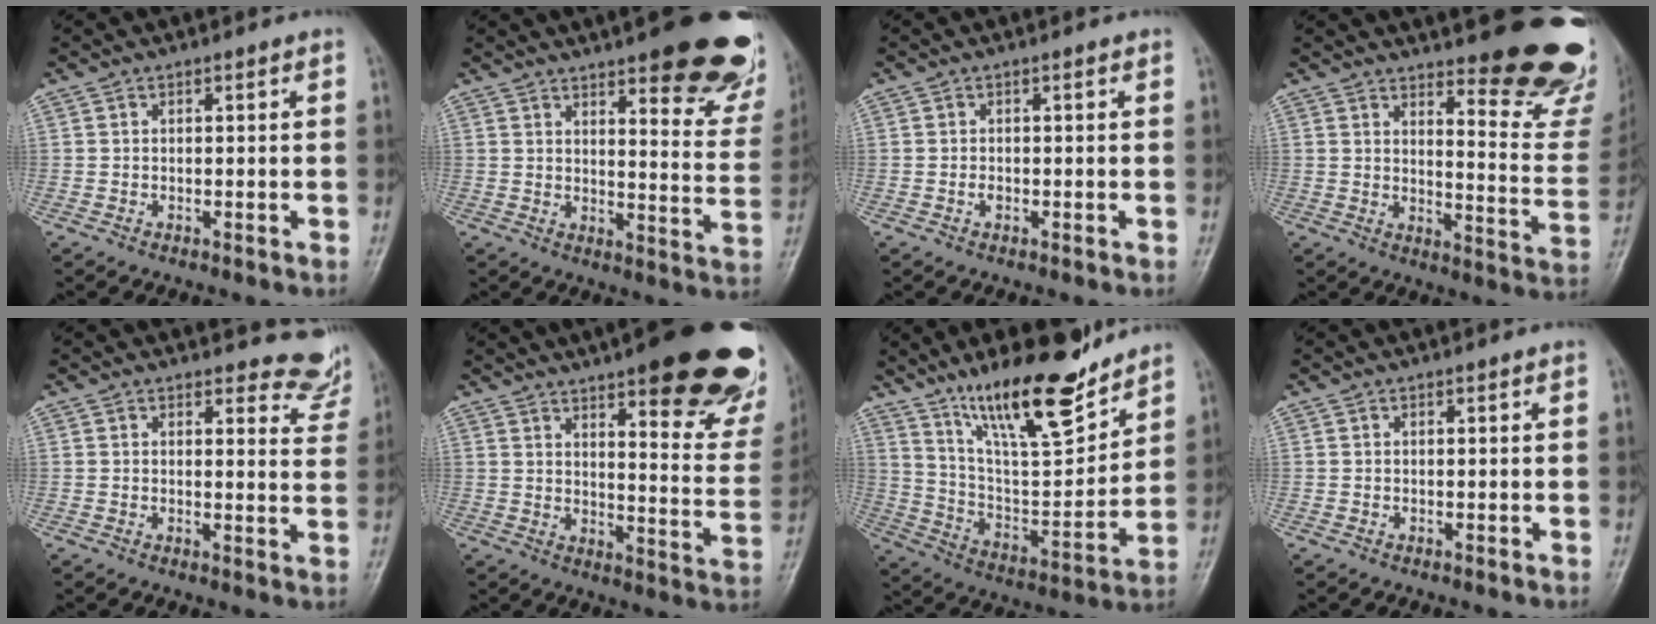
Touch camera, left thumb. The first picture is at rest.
{"total": 24.2, "force": [16.4, 6.9, 16.4], "torque": [-0.172, -0.077, 0.195]}
{"total": 0.9, "force": [-0.1, 0.5, 0.7], "torque": [-0.008, 0.001, -0.003]}
{"total": 20.8, "force": [15.6, 5.4, 12.6], "torque": [-0.118, -0.129, 0.188]}
{"total": 7.0, "force": [6.6, 2.1, 0.1], "torque": [0.034, -0.054, 0.053]}
{"total": 28.9, "force": [18.7, 7.9, 20.6], "torque": [-0.209, -0.074, 0.237]}
{"total": 19.5, "force": [14.2, 5.1, 12.3], "torque": [-0.165, -0.086, 0.250]}
{"total": 0.0}